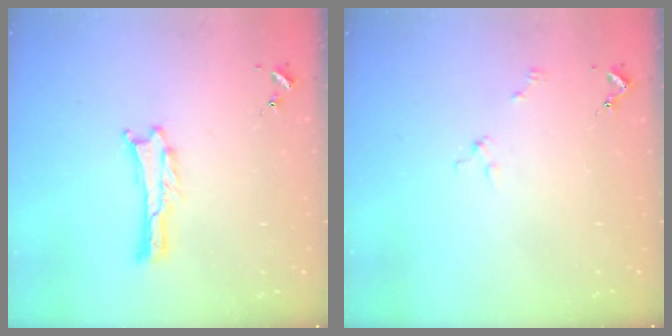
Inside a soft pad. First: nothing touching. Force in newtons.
{"total": 2.0, "press": 2.0, "slide": 0.2}